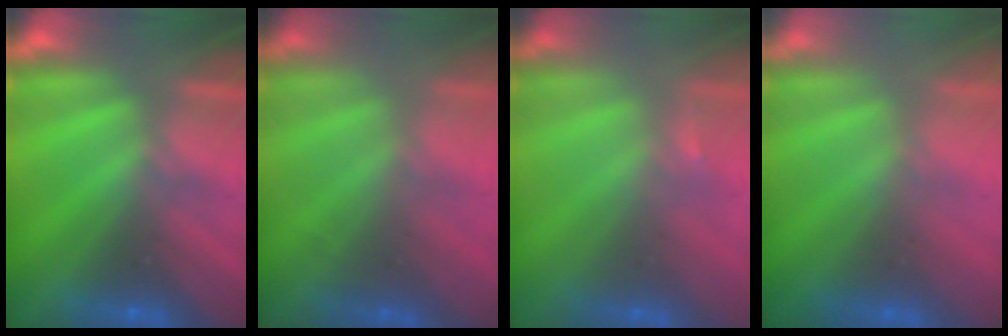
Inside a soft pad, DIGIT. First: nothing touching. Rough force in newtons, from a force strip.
{"total": 1.7}
{"total": 1.6}
{"total": 2.9}